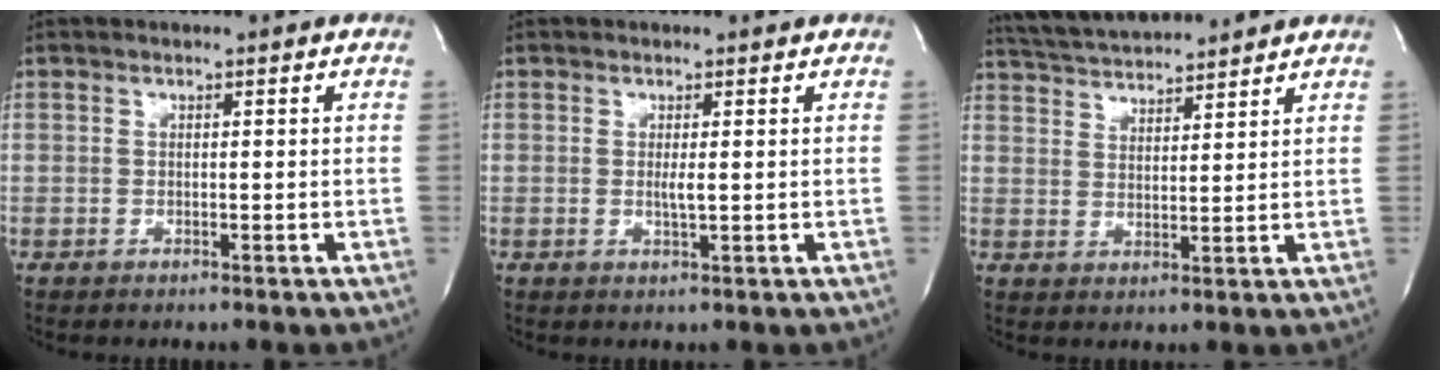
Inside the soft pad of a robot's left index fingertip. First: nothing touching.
{"total": 1.3, "force": [-0.2, 0.0, 1.3], "torque": [-0.031, -0.006, -0.002]}
{"total": 10.2, "force": [9.7, 0.6, 3.0], "torque": [-0.066, 0.022, 0.159]}